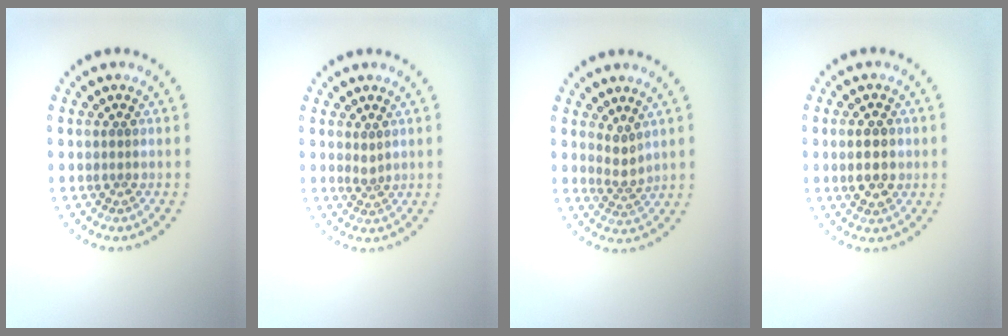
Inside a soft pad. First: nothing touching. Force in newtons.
{"total": 0.9, "press": 0.6, "slide": 0.7}
{"total": 1.8, "press": 1.4, "slide": 1.2}
{"total": 3.2, "press": 3.1, "slide": 0.3}